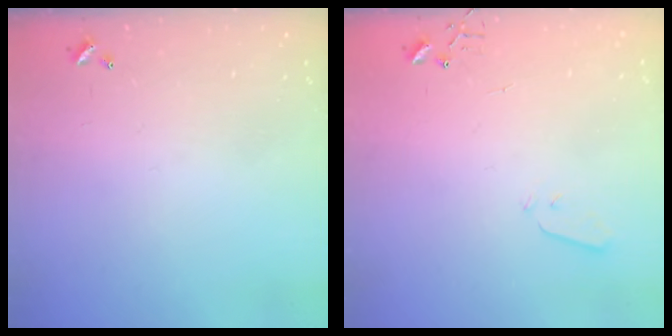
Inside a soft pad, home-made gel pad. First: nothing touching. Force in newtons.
{"total": 3.0, "press": 2.9, "slide": 0.7}